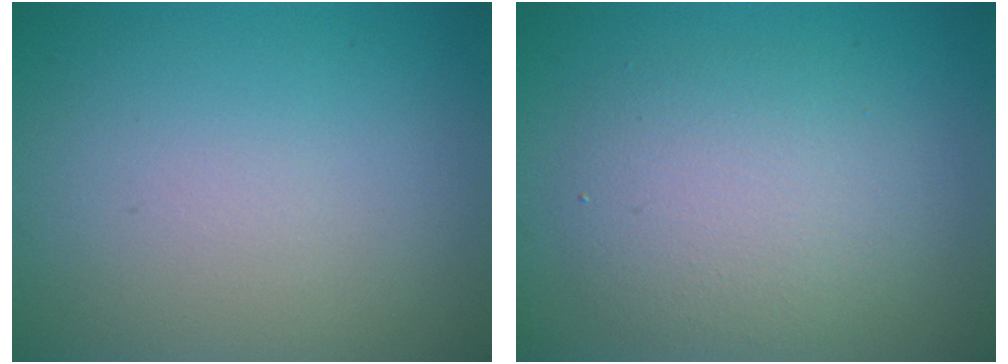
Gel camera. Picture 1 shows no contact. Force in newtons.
{"total": 4.3, "press": 4.3, "slide": 0.2}